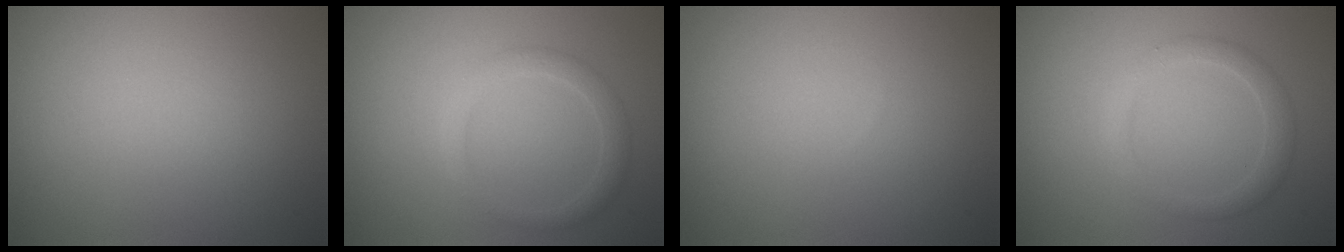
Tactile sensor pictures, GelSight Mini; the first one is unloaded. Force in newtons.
{"total": 2.0, "press": 2.0, "slide": 0.0}
{"total": 0.0}
{"total": 2.1, "press": 2.1, "slide": 0.2}